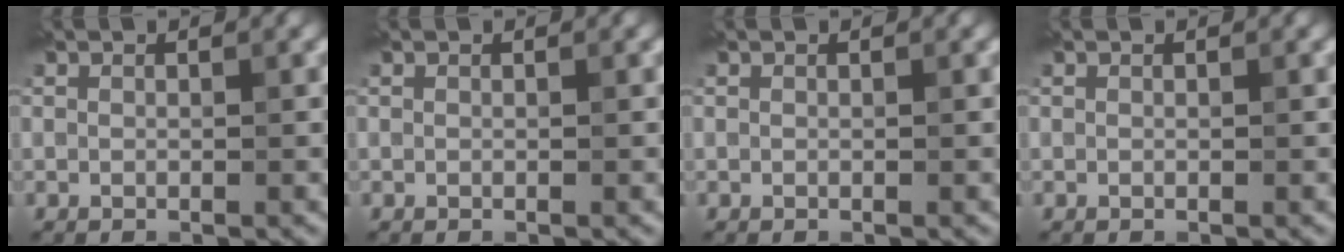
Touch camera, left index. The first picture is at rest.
{"total": 0.0}
{"total": 0.0}
{"total": 0.0}